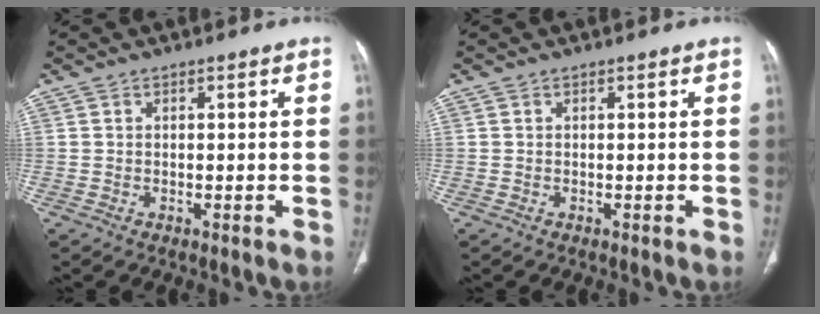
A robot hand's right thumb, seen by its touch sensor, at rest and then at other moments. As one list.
[{"total": 0.0}]